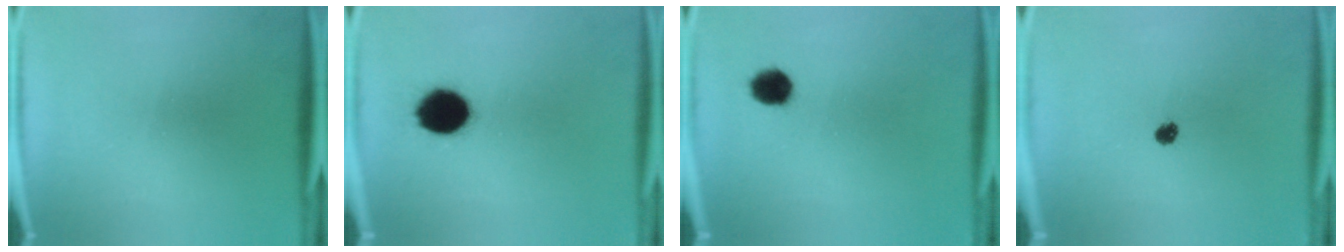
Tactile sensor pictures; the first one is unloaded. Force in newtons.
{"total": 10.8}
{"total": 3.8}
{"total": 1.9}